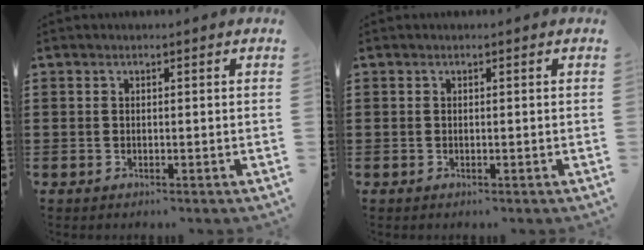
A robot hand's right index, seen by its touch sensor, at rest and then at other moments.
{"total": 0.0}